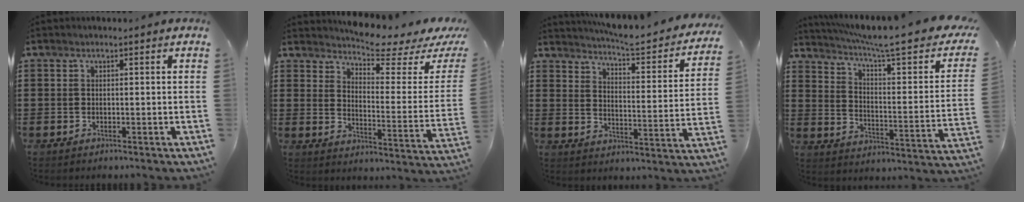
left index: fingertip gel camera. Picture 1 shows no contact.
{"total": 5.2, "force": [4.6, -0.2, 2.2], "torque": [-0.054, -0.045, 0.073]}
{"total": 5.4, "force": [5.1, -0.1, 1.7], "torque": [-0.051, -0.042, 0.082]}
{"total": 7.7, "force": [5.6, 0.3, 5.3], "torque": [-0.117, -0.040, 0.085]}